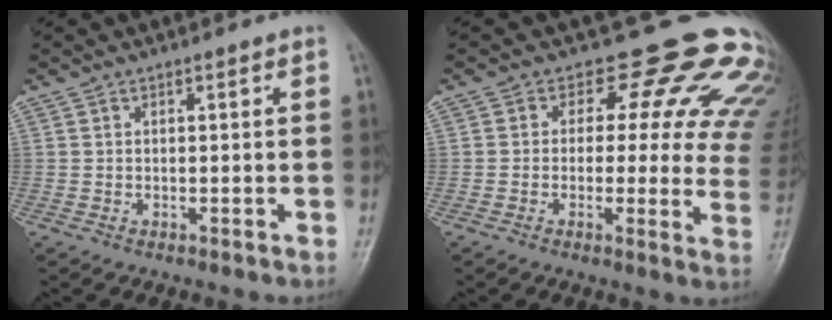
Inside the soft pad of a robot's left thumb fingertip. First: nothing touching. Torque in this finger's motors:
{"motor_torque": [0.42, 0.46, -0.09, -0.25, 0.03]}